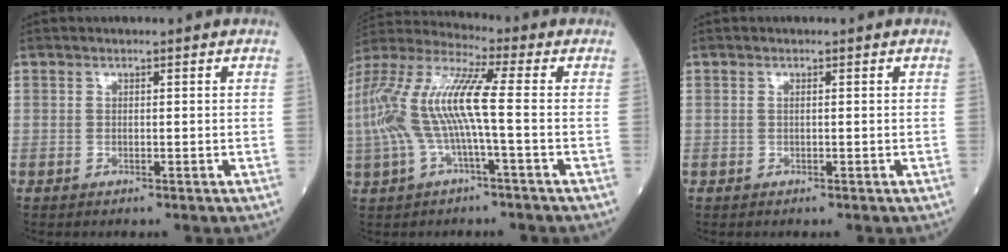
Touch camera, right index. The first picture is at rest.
{"total": 14.3, "force": [-0.9, 2.1, 14.1], "torque": [-0.312, 0.027, -0.027]}
{"total": 0.0}